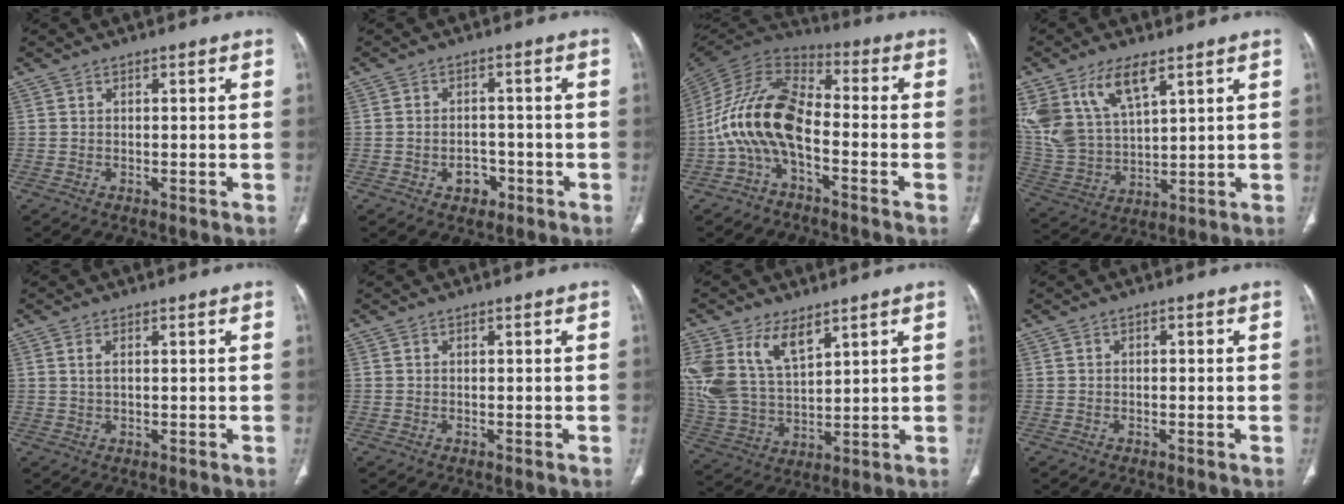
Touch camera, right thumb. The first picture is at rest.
{"total": 4.1, "force": [-1.8, 3.0, 2.0], "torque": [-0.013, 0.016, -0.022]}
{"total": 15.1, "force": [-3.8, 7.9, 12.3], "torque": [-0.245, 0.062, -0.083]}
{"total": 14.8, "force": [8.0, 7.1, 10.2], "torque": [-0.201, -0.023, 0.173]}
{"total": 1.7, "force": [0.6, 0.8, 1.4], "torque": [-0.033, 0.002, 0.016]}
{"total": 0.0}
{"total": 14.9, "force": [7.6, 8.0, 10.0], "torque": [-0.201, -0.023, 0.165]}
{"total": 0.7, "force": [0.0, 0.5, 0.5], "torque": [-0.005, 0.002, -0.002]}